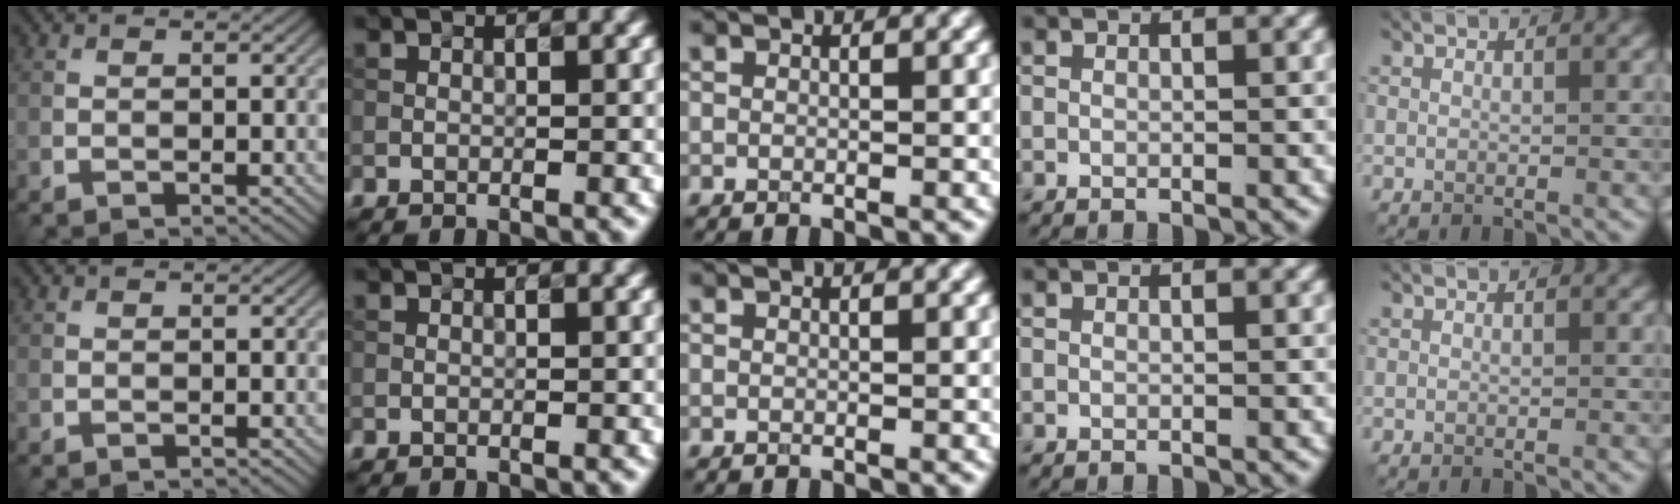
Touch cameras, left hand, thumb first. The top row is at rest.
{}